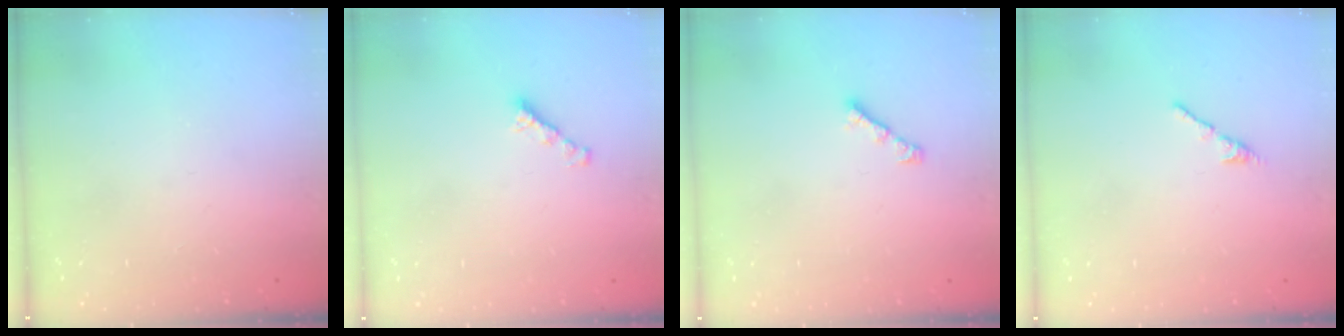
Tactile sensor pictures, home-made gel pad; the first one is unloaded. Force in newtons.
{"total": 2.7, "press": 2.6, "slide": 0.7}
{"total": 2.6, "press": 2.5, "slide": 0.7}
{"total": 2.7, "press": 2.7, "slide": 0.7}